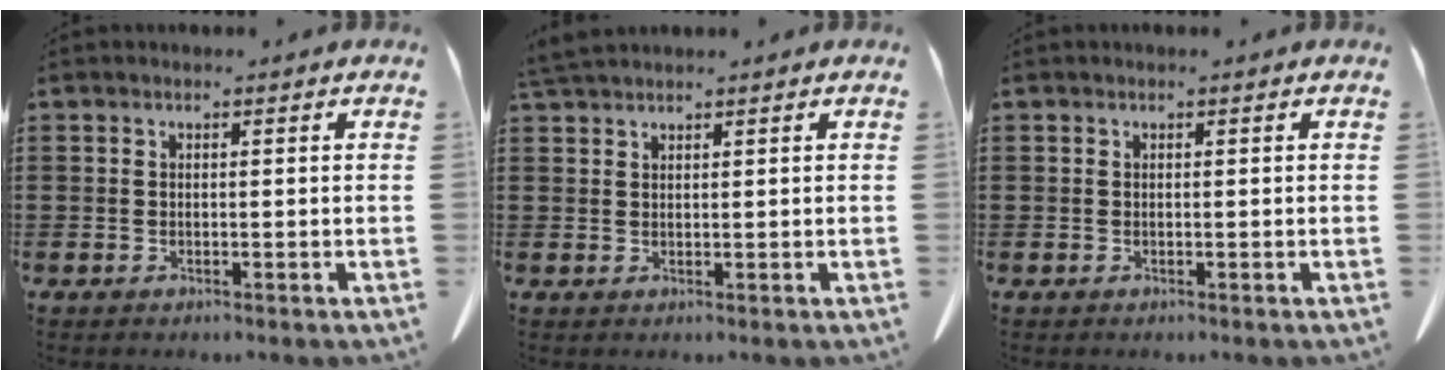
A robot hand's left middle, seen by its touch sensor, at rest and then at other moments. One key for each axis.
{"total": 2.4, "fx": 2.1, "fy": 0.3, "fz": 1.0, "tx": -0.025, "ty": 0.002, "tz": 0.042}
{"total": 0.0}